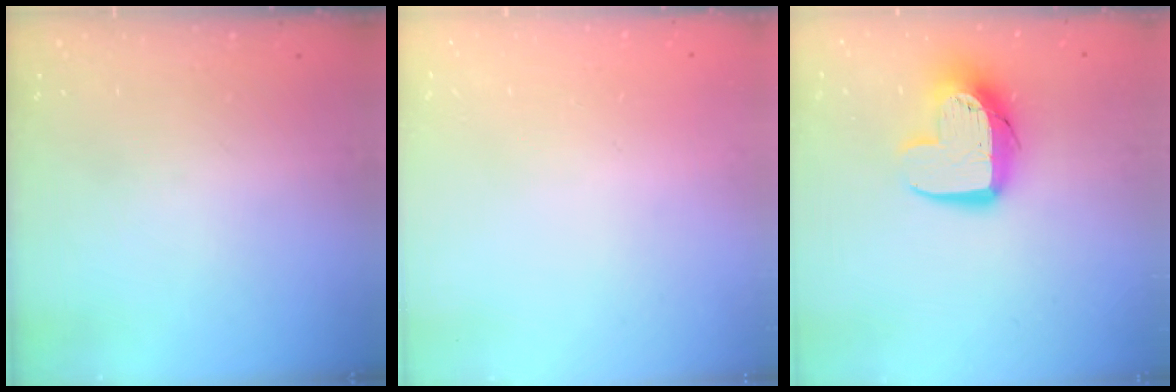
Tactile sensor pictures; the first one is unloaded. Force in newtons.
{"total": 0.0}
{"total": 11.0, "press": 10.9, "slide": 0.9}